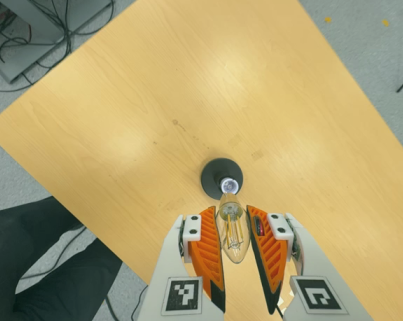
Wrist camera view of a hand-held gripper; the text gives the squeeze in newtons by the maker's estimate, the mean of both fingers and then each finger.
{"total": 10.8, "left": 10.3, "right": 11.4}